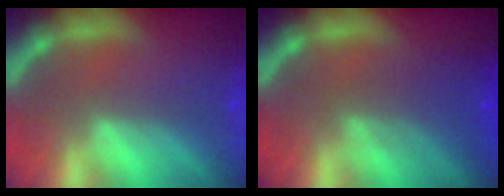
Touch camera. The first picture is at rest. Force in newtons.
{"total": 4.0}